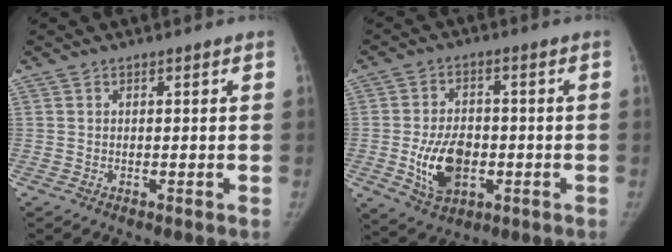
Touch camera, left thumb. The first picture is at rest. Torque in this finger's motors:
{"motor_torque": [0.58, 2.05, 0.72, -0.52, 0.03]}